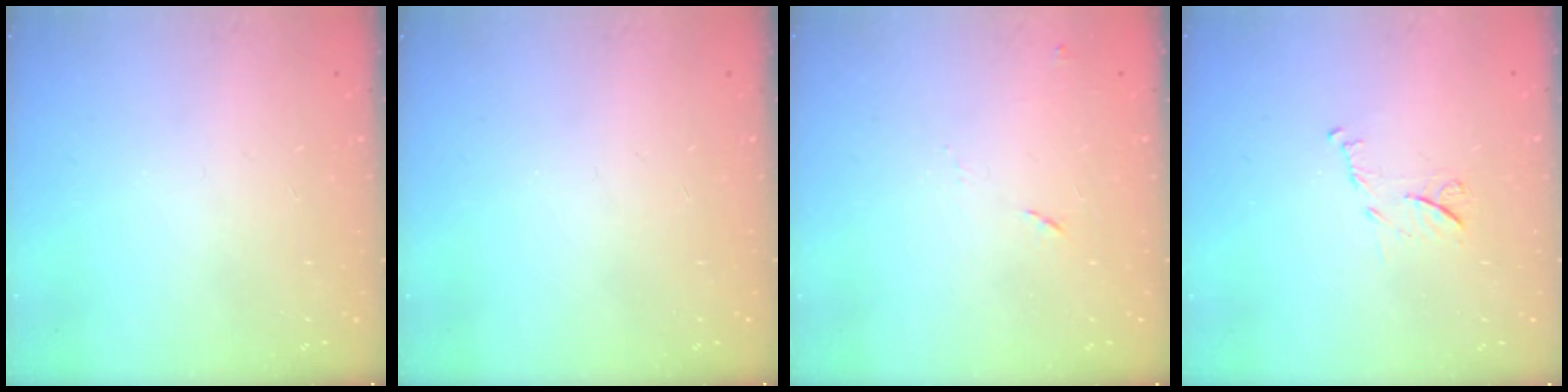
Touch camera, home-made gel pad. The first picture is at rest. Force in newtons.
{"total": 0.0}
{"total": 7.4, "press": 7.4, "slide": 0.7}
{"total": 7.5, "press": 7.4, "slide": 0.3}